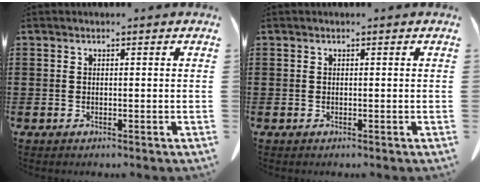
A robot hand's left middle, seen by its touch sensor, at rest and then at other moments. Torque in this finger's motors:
{"motor_torque": [0.00, 0.00, -0.01, 0.00]}